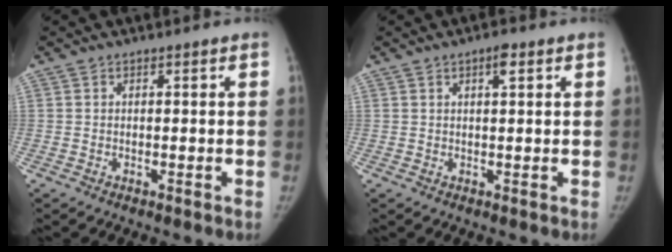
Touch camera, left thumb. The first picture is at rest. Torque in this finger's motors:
{"motor_torque": [0.44, 0.32, 0.80, -0.30, 0.05]}